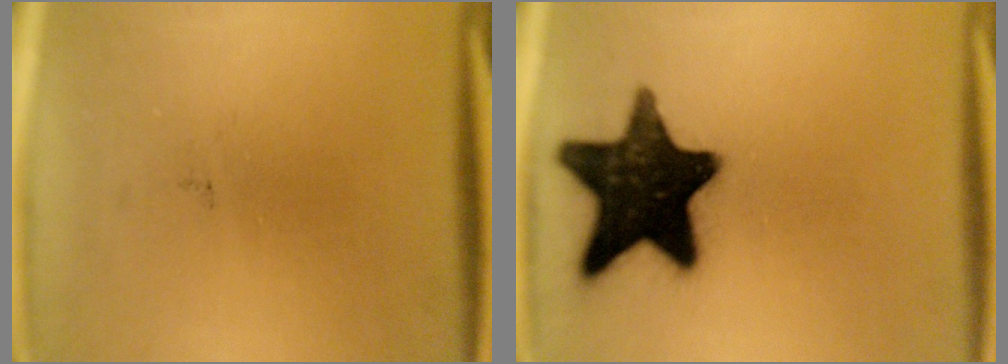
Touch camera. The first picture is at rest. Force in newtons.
{"total": 17.6}